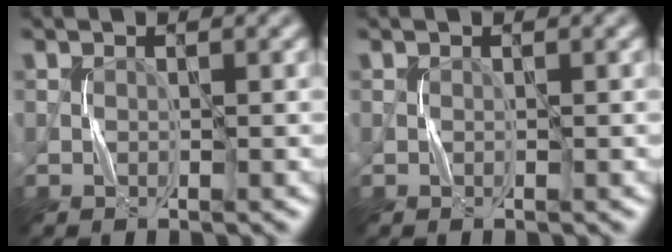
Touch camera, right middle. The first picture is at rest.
{"total": 0.0}